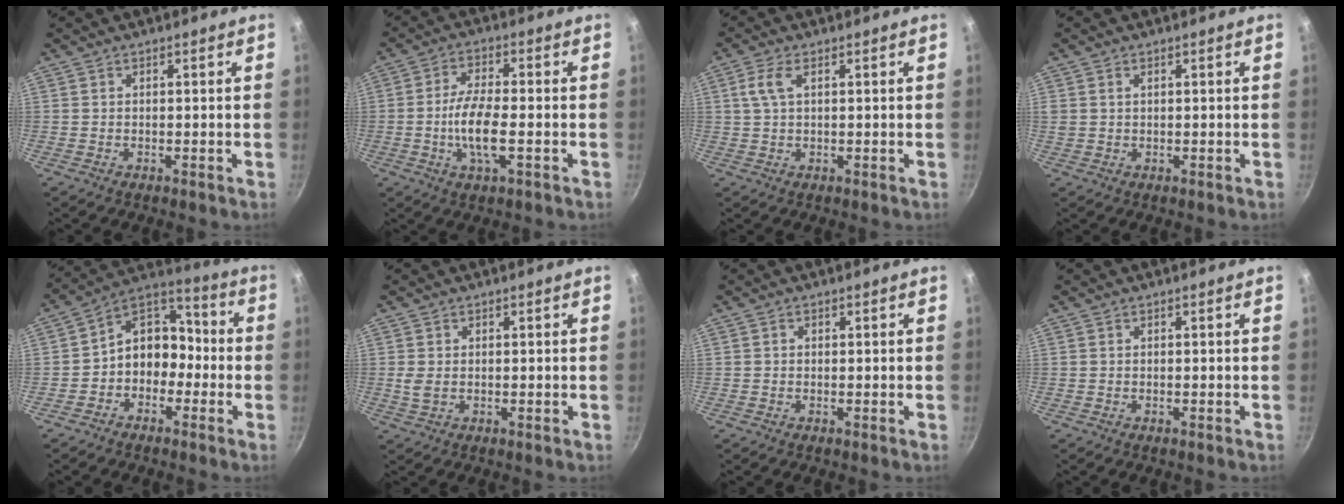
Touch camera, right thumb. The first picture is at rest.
{"total": 8.3, "force": [-1.7, 2.8, 7.7], "torque": [-0.157, 0.006, -0.034]}
{"total": 3.6, "force": [1.3, 1.6, 2.9], "torque": [-0.079, 0.011, 0.025]}
{"total": 3.8, "force": [1.4, 2.4, 2.6], "torque": [-0.064, 0.001, 0.036]}
{"total": 11.7, "force": [-2.1, 8.7, 7.6], "torque": [-0.080, 0.051, -0.053]}
{"total": 2.0, "force": [0.1, 1.3, 1.5], "torque": [-0.040, -0.003, 0.006]}
{"total": 0.0}
{"total": 0.0}